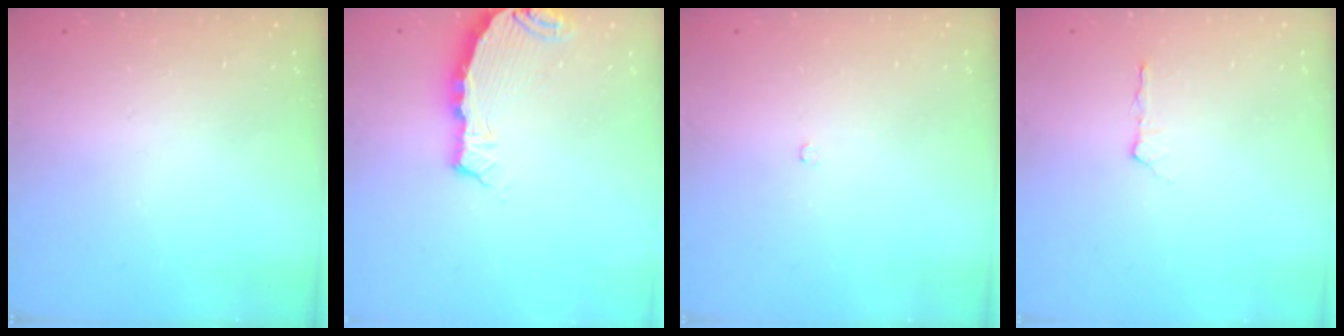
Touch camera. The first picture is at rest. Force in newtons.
{"total": 5.7, "press": 5.7, "slide": 0.3}
{"total": 2.1, "press": 2.1, "slide": 0.4}
{"total": 2.9, "press": 2.4, "slide": 1.6}